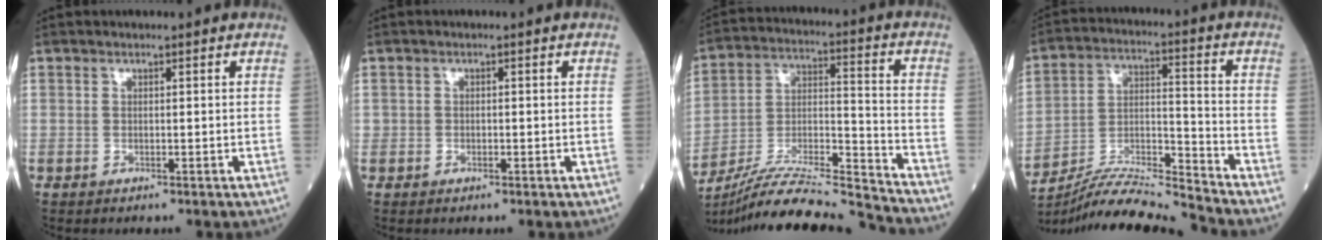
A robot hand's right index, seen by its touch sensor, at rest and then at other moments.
{"total": 1.0, "force": [-0.2, 0.9, 0.3], "torque": [-0.003, 0.002, -0.001]}
{"total": 21.5, "force": [-20.4, -1.0, 6.8], "torque": [-0.148, -0.011, -0.341]}
{"total": 12.8, "force": [-12.4, -2.2, 2.5], "torque": [-0.045, 0.021, -0.230]}